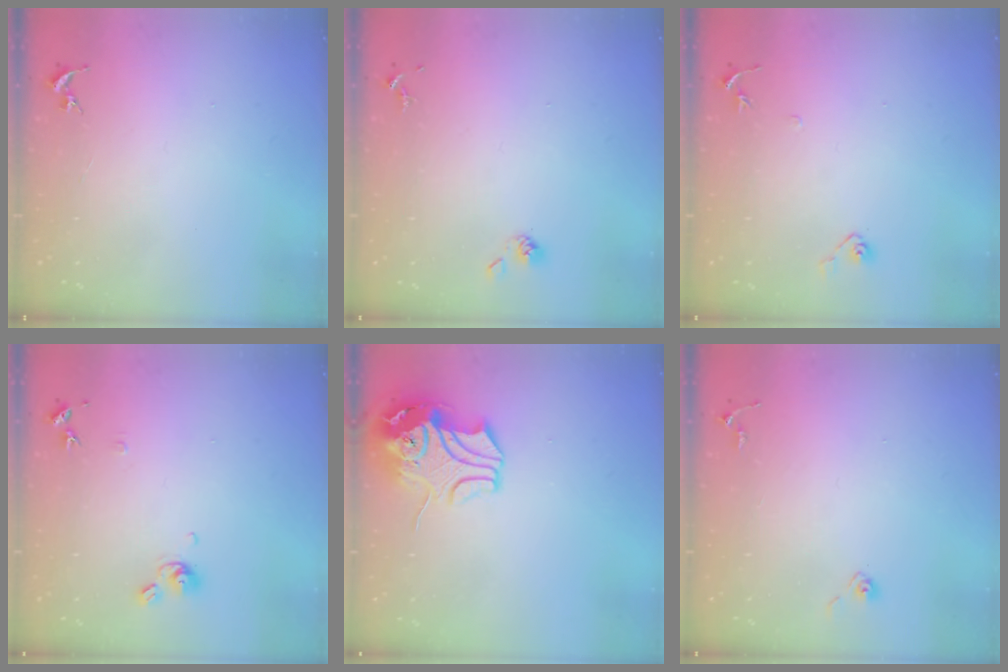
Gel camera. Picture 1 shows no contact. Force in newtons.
{"total": 3.8, "press": 3.7, "slide": 0.8}
{"total": 4.8, "press": 4.7, "slide": 1.0}
{"total": 7.9, "press": 7.9, "slide": 0.8}
{"total": 12.0, "press": 11.8, "slide": 2.0}
{"total": 4.8, "press": 4.8, "slide": 0.4}